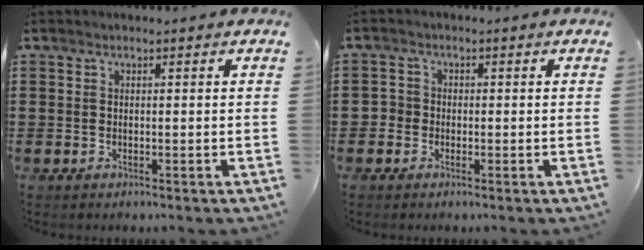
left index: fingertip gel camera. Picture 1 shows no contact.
{"total": 1.7, "force": [-0.4, 1.7, 0.3], "torque": [-0.012, 0.005, -0.011]}